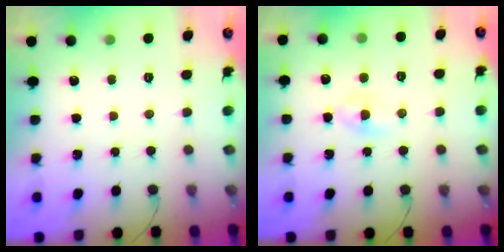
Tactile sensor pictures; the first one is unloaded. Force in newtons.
{"total": 2.1, "press": 2.0, "slide": 0.7}